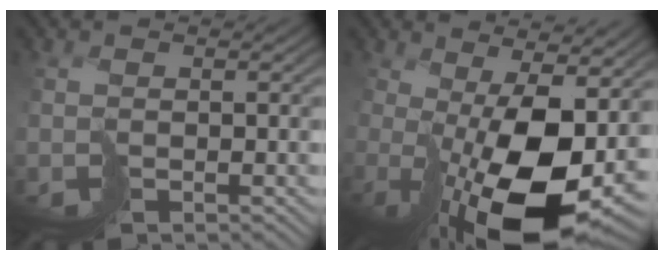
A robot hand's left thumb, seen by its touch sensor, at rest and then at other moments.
{"total": 13.9, "force": [-0.2, 4.8, 13.0], "torque": [-0.192, -0.012, 0.011]}